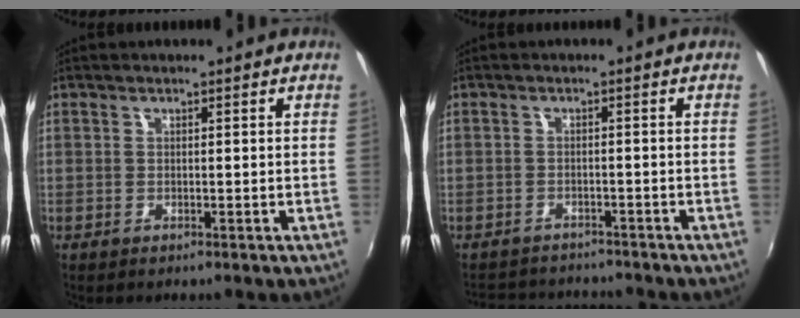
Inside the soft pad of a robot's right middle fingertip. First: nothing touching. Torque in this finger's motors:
{"motor_torque": [0.13, -0.27, -0.07, -0.07]}